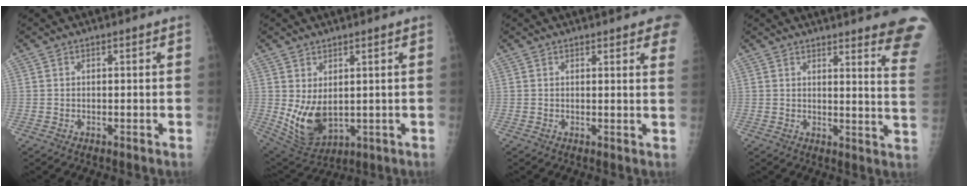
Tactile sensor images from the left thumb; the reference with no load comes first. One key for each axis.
{"total": 9.5, "fx": 0.7, "fy": 5.8, "fz": 7.5, "tx": -0.120, "ty": -0.023, "tz": 0.037}
{"total": 7.7, "fx": 5.3, "fy": 1.6, "fz": 5.4, "tx": -0.046, "ty": -0.009, "tz": 0.050}
{"total": 15.2, "fx": 12.9, "fy": 0.8, "fz": 8.0, "tx": -0.072, "ty": -0.107, "tz": 0.130}